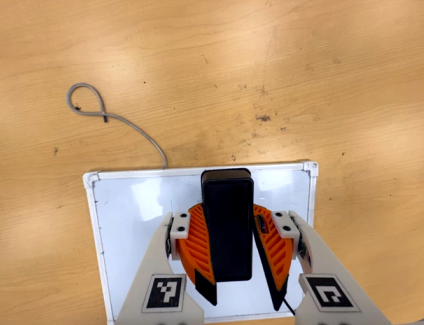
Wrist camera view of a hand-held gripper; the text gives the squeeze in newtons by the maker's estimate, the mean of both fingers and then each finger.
{"total": 9.9, "left": 9.9, "right": 10.0}